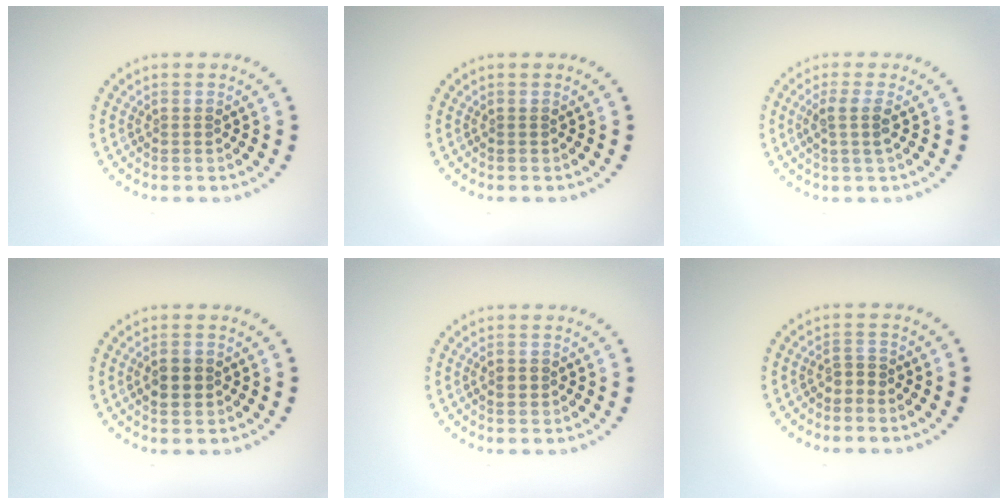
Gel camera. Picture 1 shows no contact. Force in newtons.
{"total": 0.0}
{"total": 1.9, "press": 1.5, "slide": 1.1}
{"total": 2.0, "press": 2.0, "slide": 0.1}
{"total": 1.2, "press": 1.2, "slide": 0.1}
{"total": 1.1, "press": 0.8, "slide": 0.8}